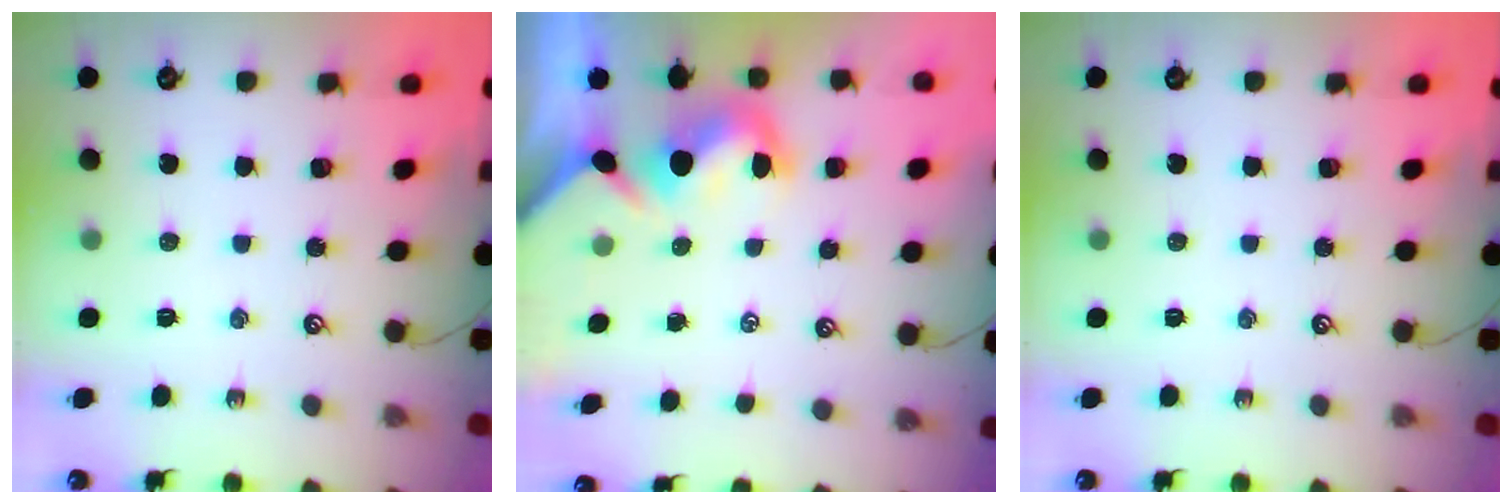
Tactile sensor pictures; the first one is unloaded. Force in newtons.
{"total": 3.3, "press": 3.1, "slide": 1.2}
{"total": 0.0}